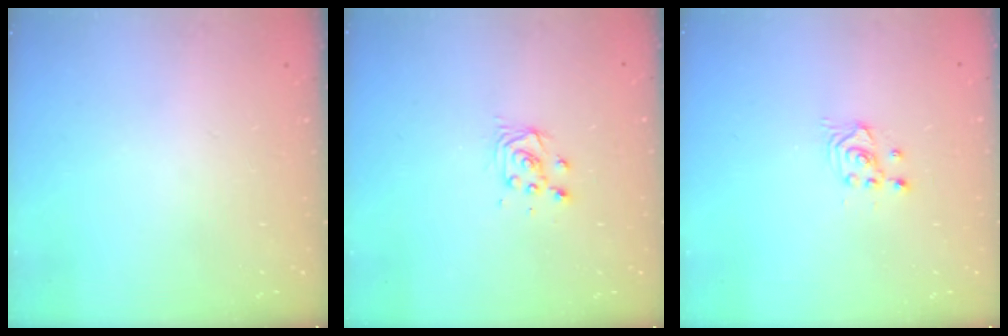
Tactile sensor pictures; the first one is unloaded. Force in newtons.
{"total": 4.7, "press": 4.7, "slide": 0.5}
{"total": 2.5, "press": 2.5, "slide": 0.3}